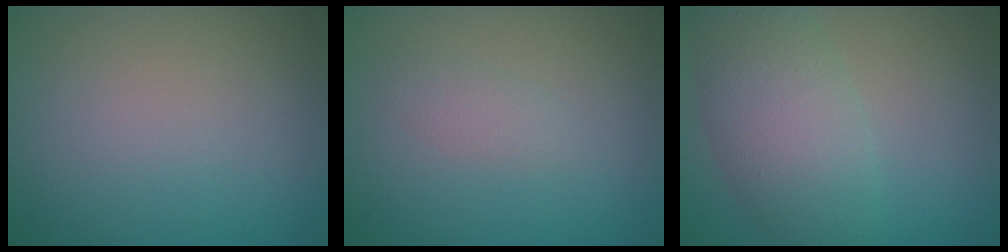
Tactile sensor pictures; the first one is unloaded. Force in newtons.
{"total": 1.3, "press": 1.3, "slide": 0.1}
{"total": 6.2, "press": 6.2, "slide": 0.1}